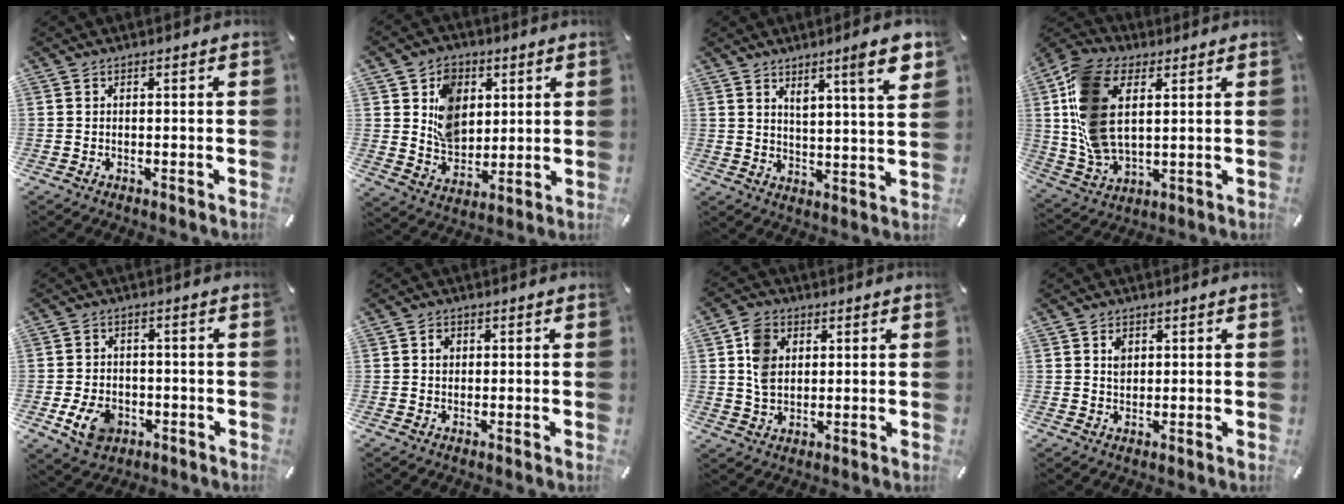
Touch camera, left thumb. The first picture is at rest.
{"total": 10.7, "force": [3.5, 8.8, 4.9], "torque": [-0.079, -0.004, 0.068]}
{"total": 9.7, "force": [6.7, 1.7, 6.8], "torque": [-0.091, -0.040, 0.105]}
{"total": 15.5, "force": [4.2, 9.9, 11.2], "torque": [-0.264, -0.004, 0.081]}
{"total": 7.6, "force": [-2.5, 5.7, 4.2], "torque": [-0.092, 0.006, -0.048]}
{"total": 1.9, "force": [0.2, 1.7, 0.9], "torque": [-0.004, 0.001, -0.002]}
{"total": 8.0, "force": [2.1, 6.5, 4.2], "torque": [-0.085, 0.007, 0.040]}
{"total": 2.7, "force": [0.9, 2.2, 1.2], "torque": [-0.011, -0.001, 0.012]}